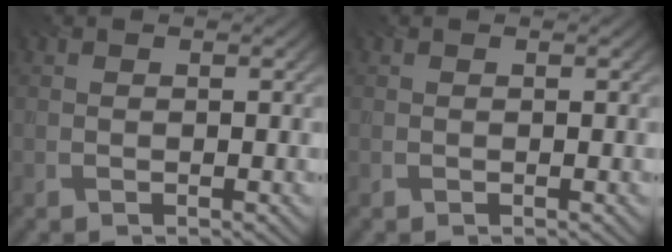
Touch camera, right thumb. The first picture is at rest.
{"total": 0.0}